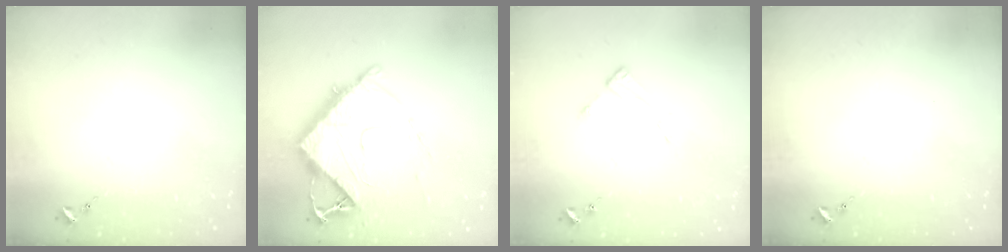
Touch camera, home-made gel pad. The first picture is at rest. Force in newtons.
{"total": 13.6, "press": 13.6, "slide": 0.8}
{"total": 3.8, "press": 3.8, "slide": 0.3}
{"total": 0.0}